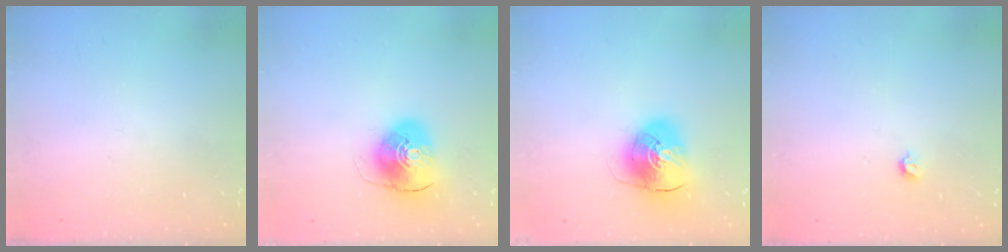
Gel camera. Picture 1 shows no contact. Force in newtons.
{"total": 9.4, "press": 9.2, "slide": 1.5}
{"total": 10.4, "press": 10.3, "slide": 1.8}
{"total": 3.7, "press": 3.6, "slide": 0.7}